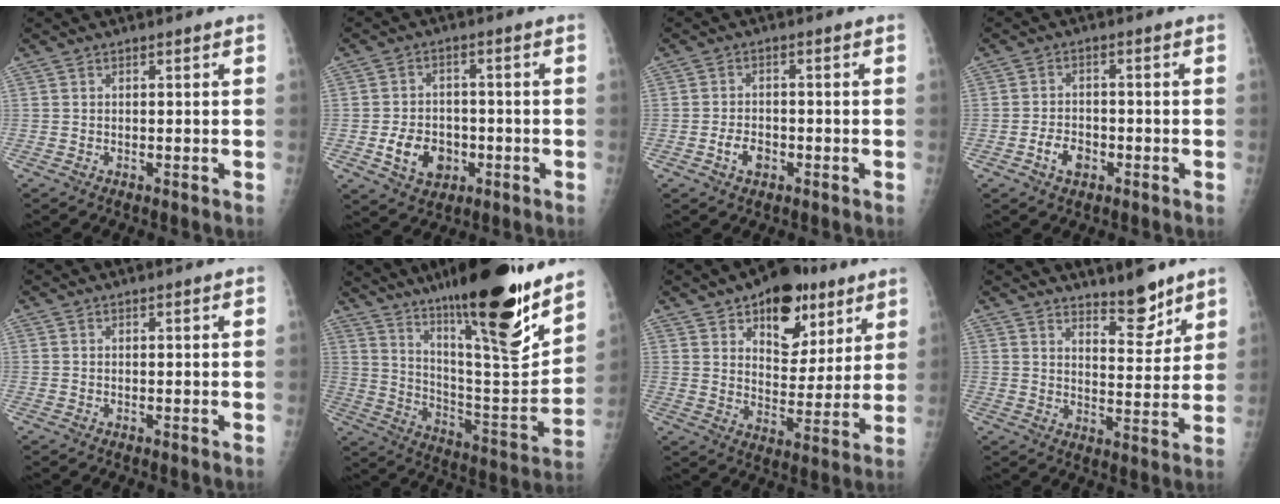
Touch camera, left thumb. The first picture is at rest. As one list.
[{"total": 8.4, "force": [-2.4, 6.5, 4.7], "torque": [-0.054, 0.011, -0.036]}, {"total": 3.7, "force": [-1.6, 2.5, 2.2], "torque": [-0.034, 0.013, -0.027]}, {"total": 4.5, "force": [-2.0, 3.1, 2.6], "torque": [-0.035, 0.018, -0.035]}, {"total": 0.0}, {"total": 26.2, "force": [18.1, 4.4, 18.5], "torque": [-0.265, -0.087, 0.295]}, {"total": 15.6, "force": [8.8, 9.1, 9.1], "torque": [-0.077, -0.040, 0.134]}, {"total": 7.6, "force": [6.1, 2.3, 3.8], "torque": [-0.034, -0.053, 0.098]}]